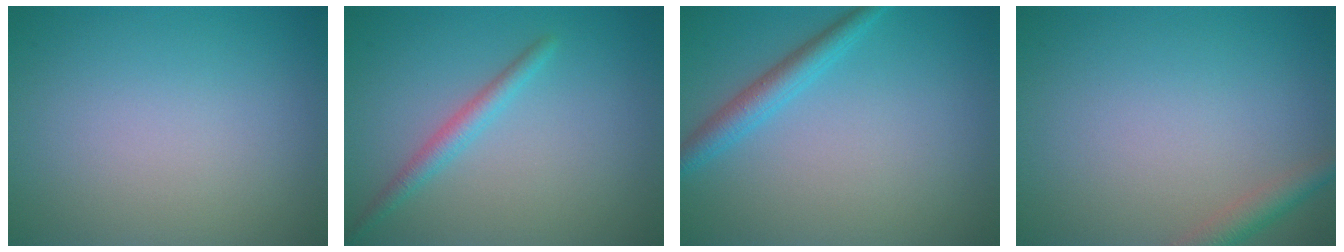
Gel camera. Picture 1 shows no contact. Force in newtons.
{"total": 1.9, "press": 1.9, "slide": 0.1}
{"total": 2.6, "press": 2.5, "slide": 0.1}
{"total": 2.0, "press": 2.0, "slide": 0.1}